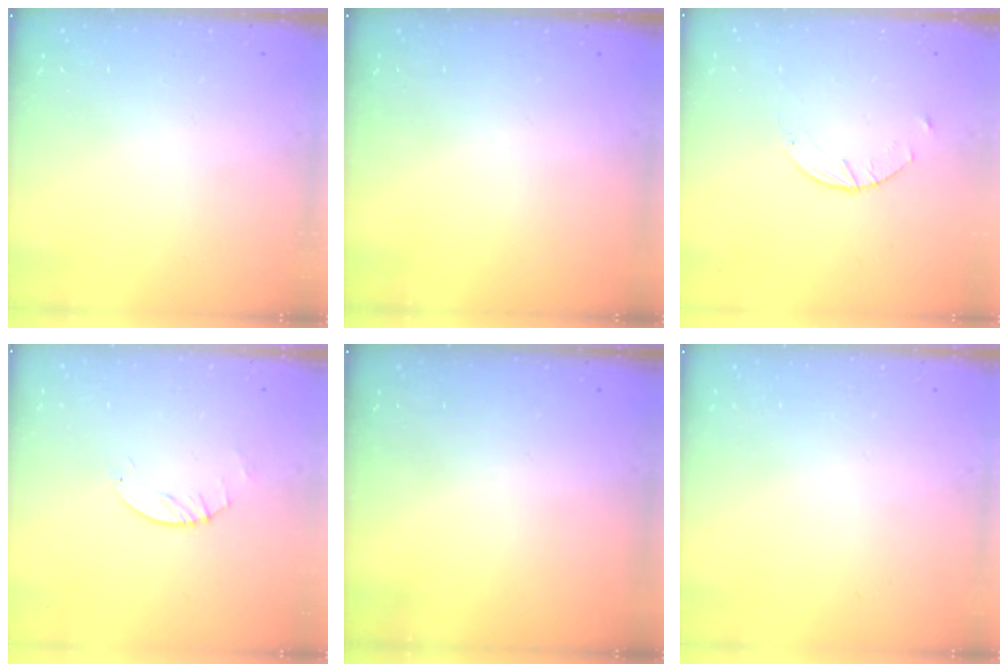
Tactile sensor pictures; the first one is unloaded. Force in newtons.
{"total": 0.0}
{"total": 2.0, "press": 2.0, "slide": 0.3}
{"total": 2.8, "press": 2.8, "slide": 0.4}
{"total": 0.0}
{"total": 0.0}